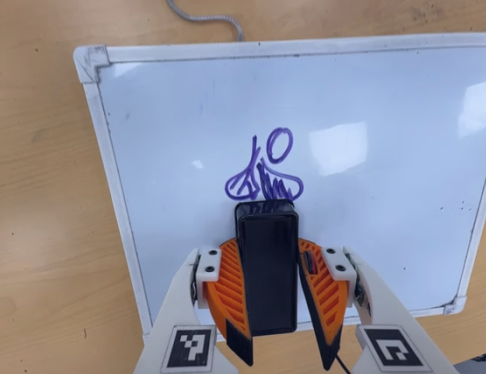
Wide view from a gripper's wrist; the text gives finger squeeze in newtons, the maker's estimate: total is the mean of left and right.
{"total": 13.6, "left": 13.6, "right": 13.6}